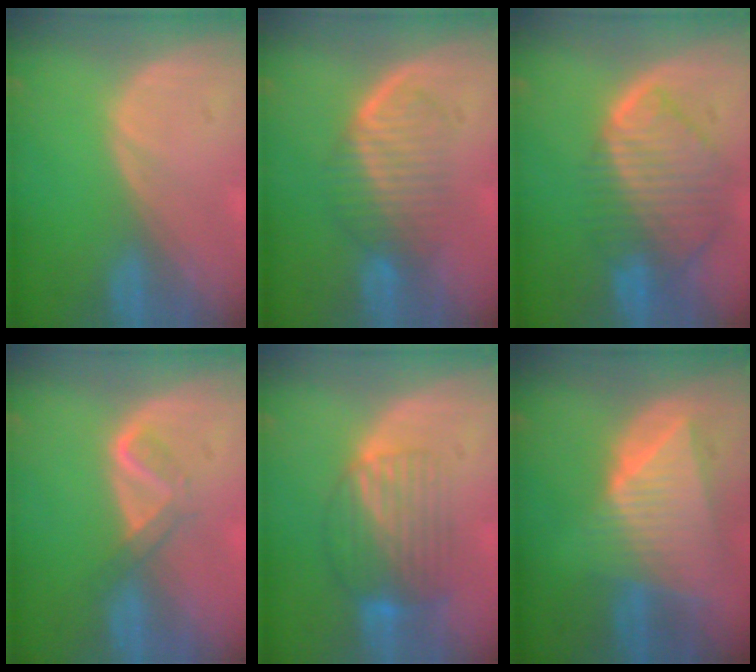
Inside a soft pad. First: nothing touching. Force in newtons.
{"total": 6.1, "press": 6.1, "slide": 1.1}
{"total": 9.9, "press": 8.6, "slide": 4.9}
{"total": 3.2, "press": 3.1, "slide": 0.7}
{"total": 8.3, "press": 7.3, "slide": 4.0}
{"total": 9.0, "press": 8.0, "slide": 4.2}